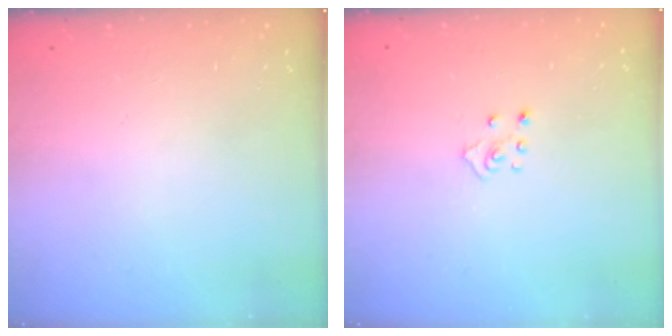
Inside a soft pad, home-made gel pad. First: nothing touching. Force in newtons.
{"total": 2.7, "press": 2.7, "slide": 0.2}